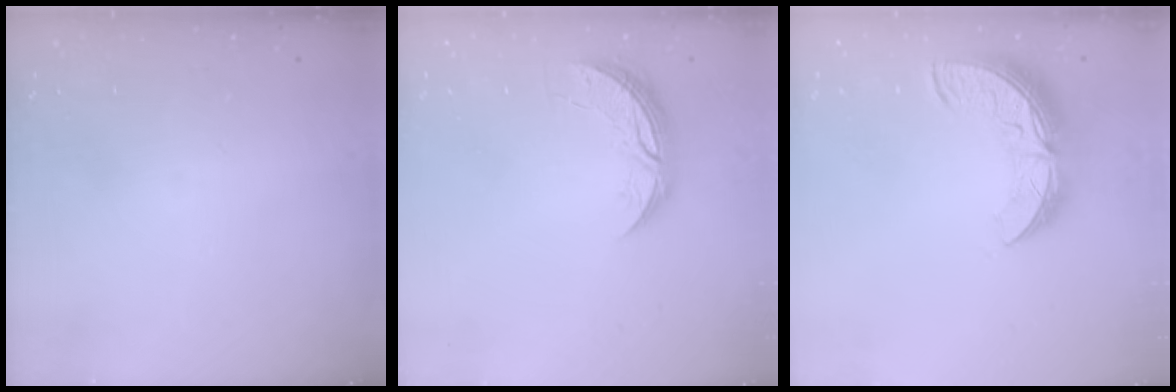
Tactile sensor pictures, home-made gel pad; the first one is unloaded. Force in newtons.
{"total": 8.4, "press": 8.4, "slide": 0.6}
{"total": 11.3, "press": 11.3, "slide": 0.8}